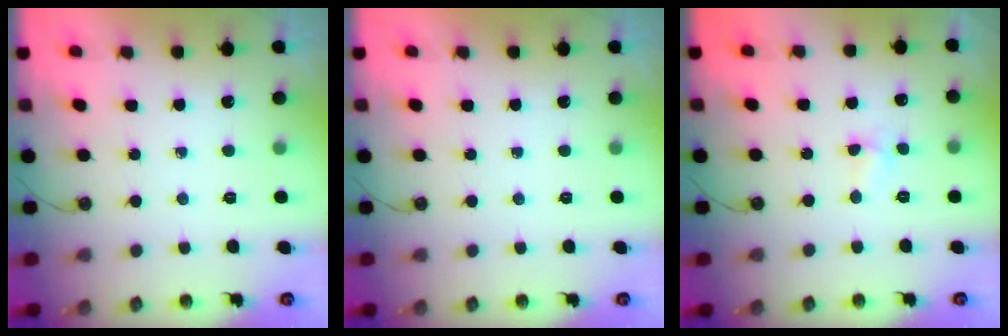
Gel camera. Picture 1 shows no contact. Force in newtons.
{"total": 0.0}
{"total": 3.9, "press": 3.8, "slide": 0.6}